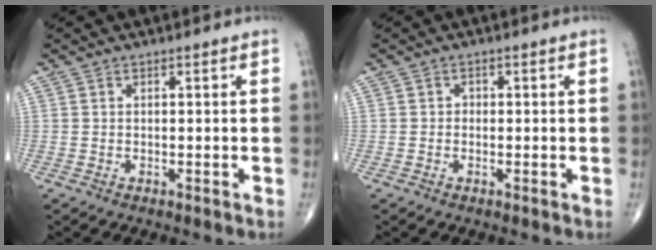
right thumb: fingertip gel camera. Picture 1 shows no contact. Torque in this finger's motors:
{"motor_torque": [-0.17, 0.10, 0.05, -0.01, 0.03]}